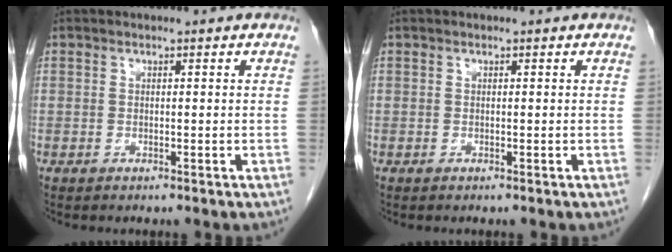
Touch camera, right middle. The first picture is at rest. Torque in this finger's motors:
{"motor_torque": [0.34, -0.13, -0.01, 0.00]}